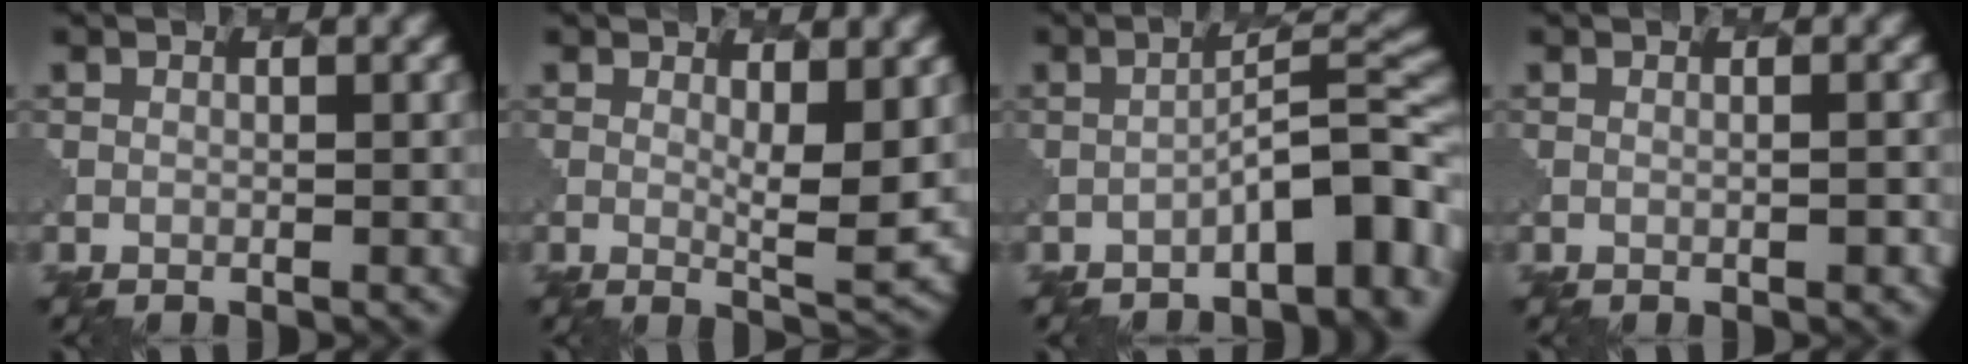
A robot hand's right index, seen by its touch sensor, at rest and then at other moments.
{"total": 3.6, "force": [1.1, 0.7, 3.4], "torque": [-0.055, -0.012, 0.019]}
{"total": 7.3, "force": [-3.7, 2.1, 5.9], "torque": [-0.073, 0.017, -0.056]}
{"total": 1.1, "force": [0.3, 0.4, 1.0], "torque": [-0.007, 0.003, 0.002]}